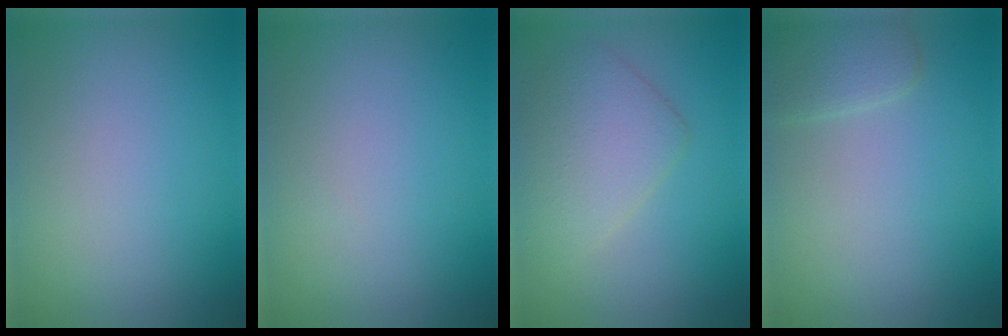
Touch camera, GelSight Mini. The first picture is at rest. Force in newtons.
{"total": 0.0}
{"total": 4.3, "press": 4.3, "slide": 0.2}
{"total": 2.1, "press": 2.1, "slide": 0.1}